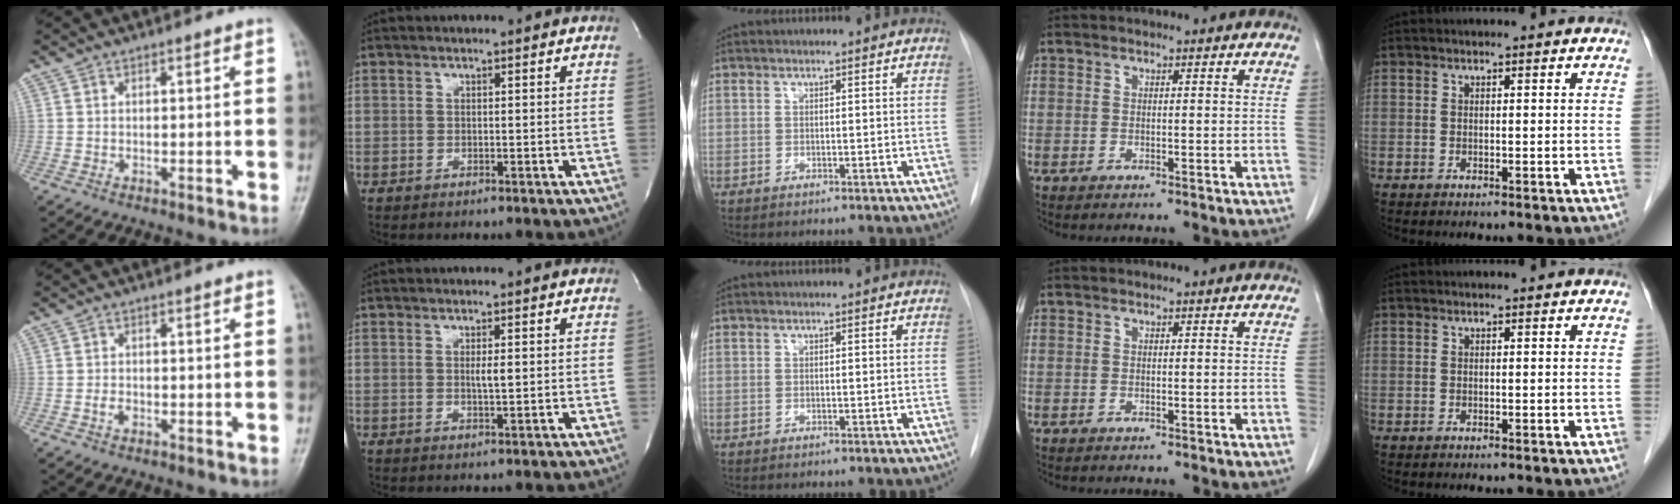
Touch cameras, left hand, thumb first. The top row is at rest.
{"thumb": {"total": 1.4, "force": [-0.4, 1.0, 0.9], "torque": [-0.016, 0.002, -0.008]}, "index": {"total": 1.6, "force": [0.2, 0.1, 1.6], "torque": [-0.032, -0.002, 0.004]}}